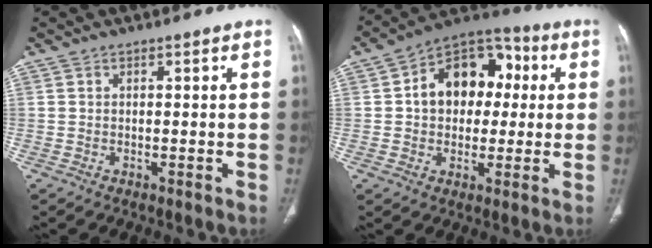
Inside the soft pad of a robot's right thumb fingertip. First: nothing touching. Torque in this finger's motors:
{"motor_torque": [0.63, 2.62, 1.37, 0.18, 0.10]}